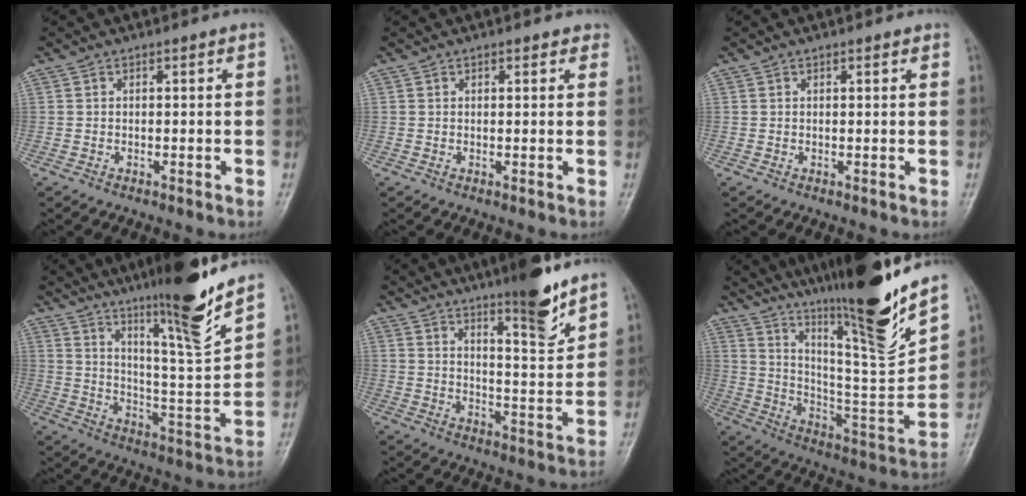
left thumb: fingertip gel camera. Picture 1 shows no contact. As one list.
[{"total": 1.7, "force": [1.1, 1.0, 0.9], "torque": [0.002, -0.002, 0.008]}, {"total": 0.8, "force": [0.5, 0.3, 0.6], "torque": [-0.009, -0.001, 0.006]}, {"total": 16.1, "force": [11.8, 0.6, 10.9], "torque": [-0.156, -0.081, 0.195]}, {"total": 10.8, "force": [8.0, 1.6, 7.1], "torque": [-0.090, -0.065, 0.125]}, {"total": 25.9, "force": [18.6, 2.3, 17.8], "torque": [-0.260, -0.099, 0.310]}]